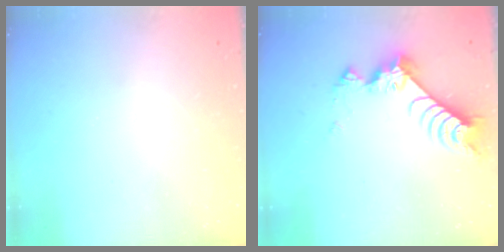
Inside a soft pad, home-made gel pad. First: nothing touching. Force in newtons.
{"total": 9.0, "press": 9.0, "slide": 1.0}